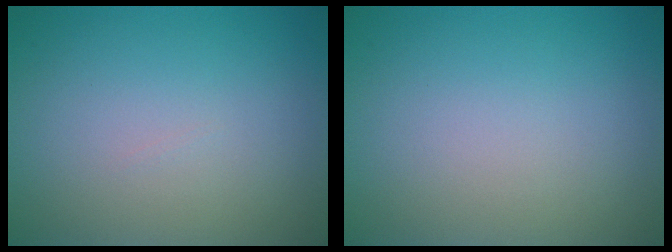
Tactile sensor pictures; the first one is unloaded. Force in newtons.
{"total": 0.0}